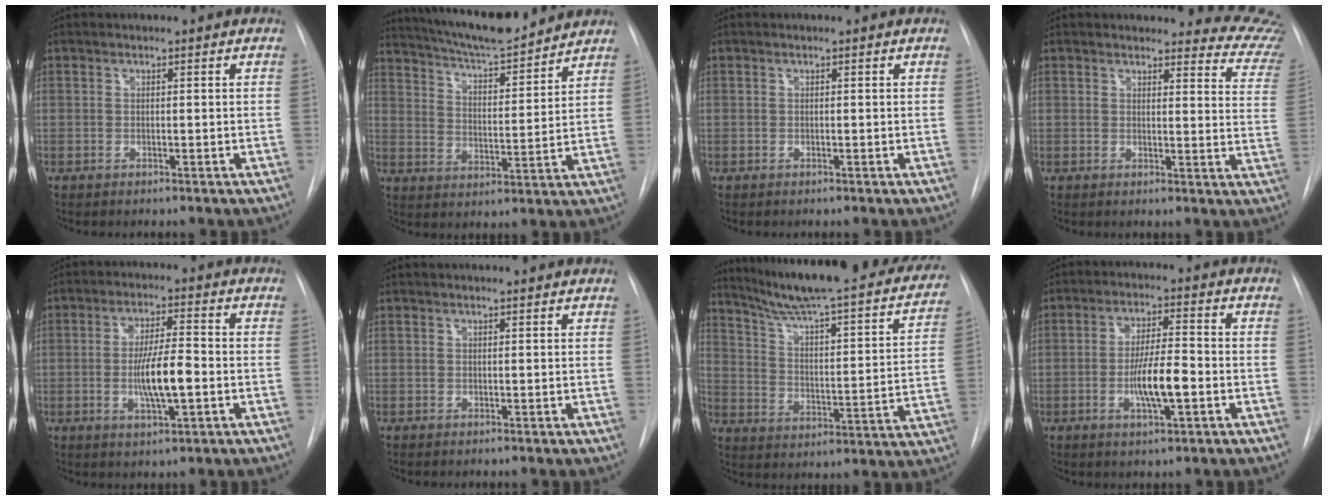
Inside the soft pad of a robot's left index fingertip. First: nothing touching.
{"total": 15.9, "force": [14.4, 2.0, 6.4], "torque": [-0.109, 0.006, 0.225]}
{"total": 0.0}
{"total": 11.7, "force": [11.5, 1.8, 0.4], "torque": [0.037, -0.097, 0.083]}
{"total": 7.8, "force": [-1.4, 1.3, 7.5], "torque": [-0.140, -0.002, -0.026]}
{"total": 2.5, "force": [2.4, 0.2, 0.6], "torque": [-0.012, 0.013, 0.022]}
{"total": 29.6, "force": [25.4, 4.0, 14.6], "torque": [-0.217, -0.048, 0.333]}
{"total": 7.4, "force": [-1.9, 1.2, 7.0], "torque": [-0.131, -0.001, -0.034]}